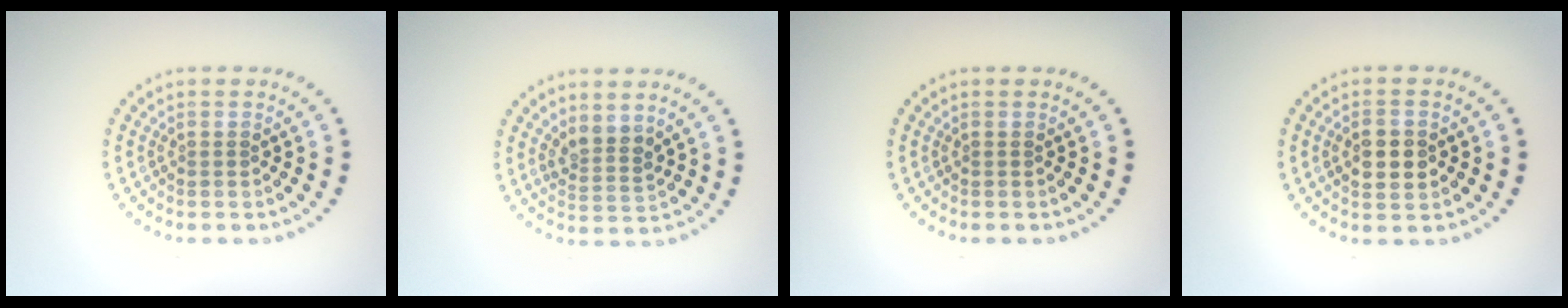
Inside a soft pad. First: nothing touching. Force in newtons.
{"total": 2.4, "press": 1.9, "slide": 1.5}
{"total": 0.0}
{"total": 3.0, "press": 3.0, "slide": 0.1}